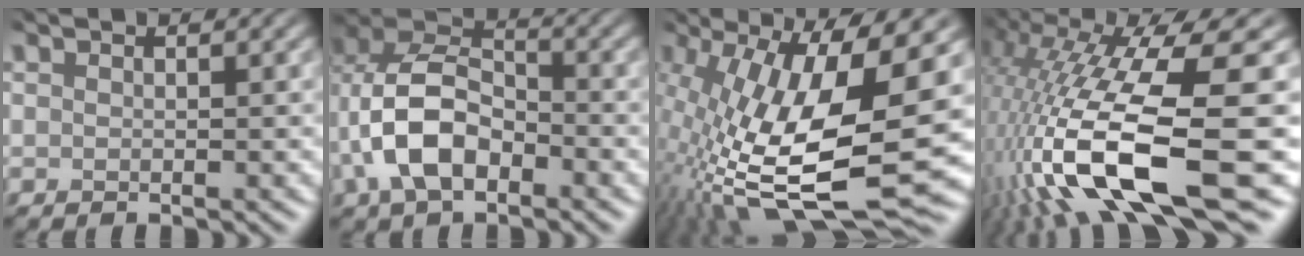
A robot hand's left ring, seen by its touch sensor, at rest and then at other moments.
{"total": 7.2, "force": [-3.3, 4.3, 4.7], "torque": [-0.102, 0.005, -0.066]}
{"total": 16.4, "force": [-2.4, 6.1, 15.0], "torque": [-0.297, -0.029, -0.024]}
{"total": 15.6, "force": [-6.5, 3.7, 13.7], "torque": [-0.289, -0.010, -0.099]}